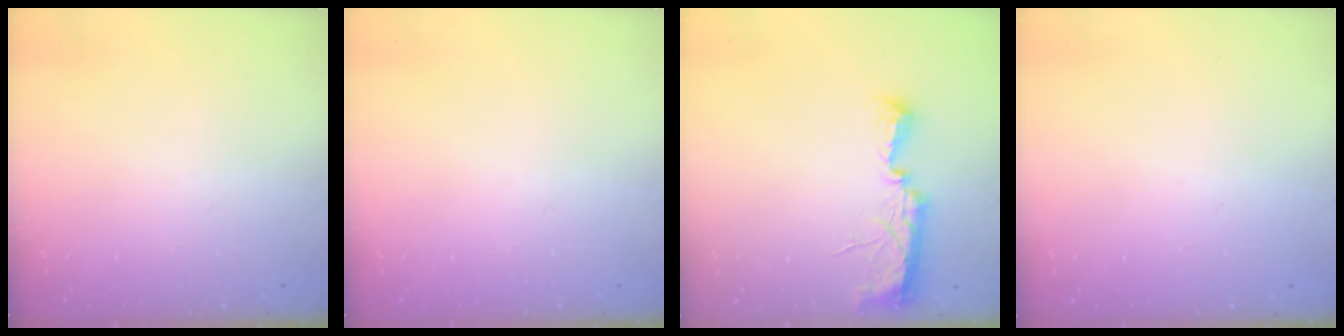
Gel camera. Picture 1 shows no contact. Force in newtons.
{"total": 0.0}
{"total": 10.0, "press": 8.9, "slide": 4.5}
{"total": 0.9, "press": 0.9, "slide": 0.0}